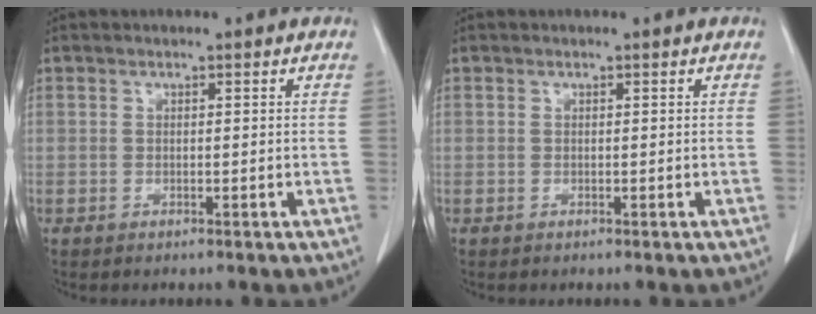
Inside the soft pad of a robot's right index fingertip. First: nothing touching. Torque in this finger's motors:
{"motor_torque": [0.00, 0.00, 0.00, 0.00]}